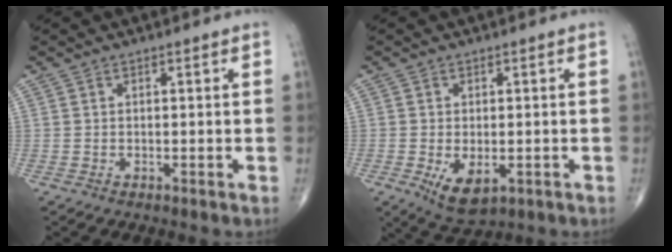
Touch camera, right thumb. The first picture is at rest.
{"total": 6.3, "force": [-1.7, 3.4, 4.9], "torque": [-0.082, -0.012, -0.018]}